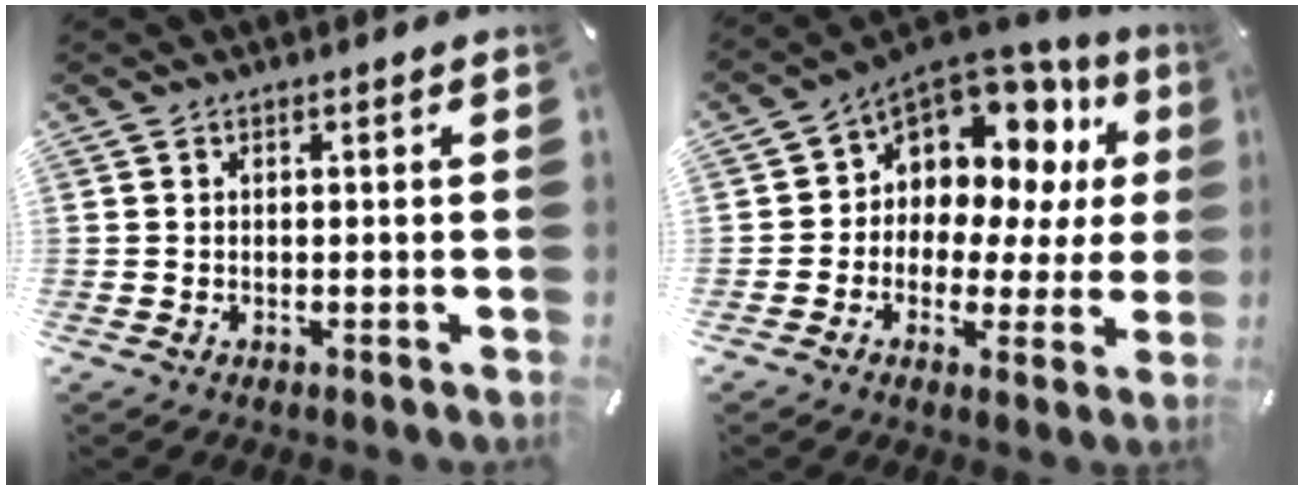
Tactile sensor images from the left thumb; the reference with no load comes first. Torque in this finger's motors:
{"motor_torque": [0.89, 0.85, 0.88, 0.66, 0.11]}